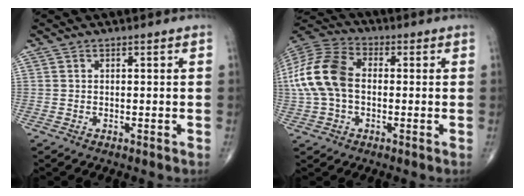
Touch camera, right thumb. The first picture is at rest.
{"total": 15.4, "force": [0.0, 10.3, 11.5], "torque": [-0.250, 0.033, -0.007]}